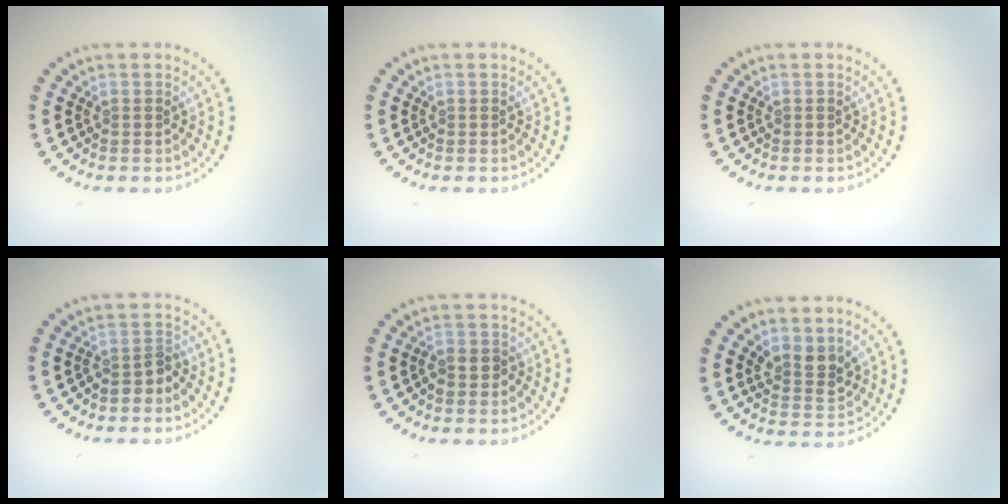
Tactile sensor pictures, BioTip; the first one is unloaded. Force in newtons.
{"total": 0.0}
{"total": 0.0}
{"total": 1.8, "press": 1.3, "slide": 1.2}
{"total": 1.8, "press": 1.7, "slide": 0.7}
{"total": 2.8, "press": 2.5, "slide": 1.2}